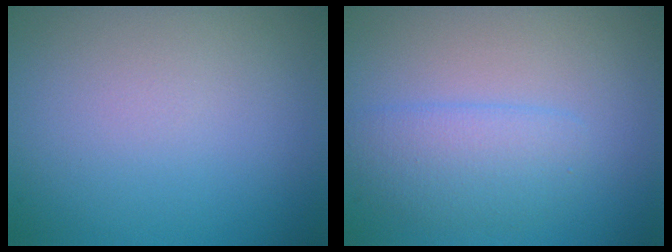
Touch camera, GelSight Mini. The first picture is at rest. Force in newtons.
{"total": 2.8, "press": 2.8, "slide": 0.1}